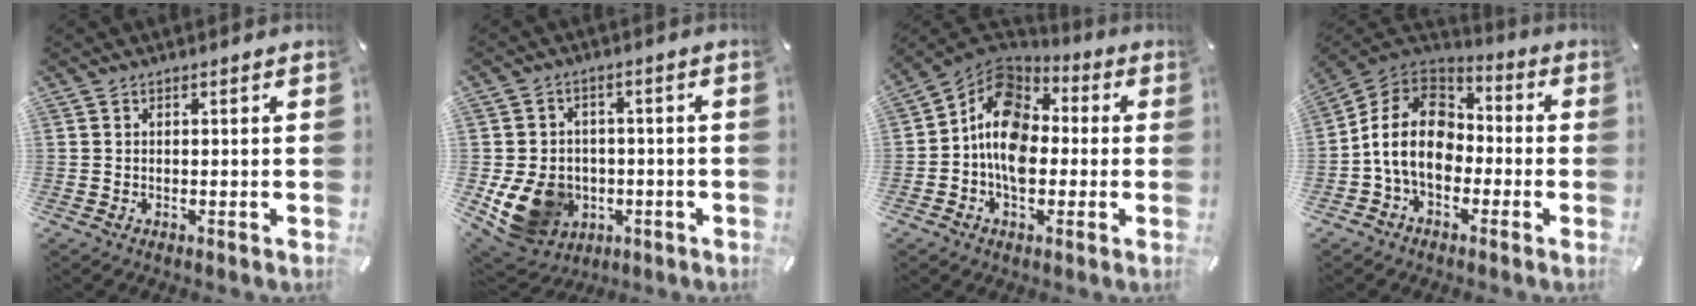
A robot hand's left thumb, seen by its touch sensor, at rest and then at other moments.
{"total": 13.0, "force": [-3.3, 10.9, 6.3], "torque": [-0.134, 0.017, -0.049]}
{"total": 12.6, "force": [-1.3, 9.6, 8.0], "torque": [-0.159, 0.016, -0.028]}
{"total": 12.8, "force": [-3.0, 9.8, 7.6], "torque": [-0.173, 0.033, -0.057]}